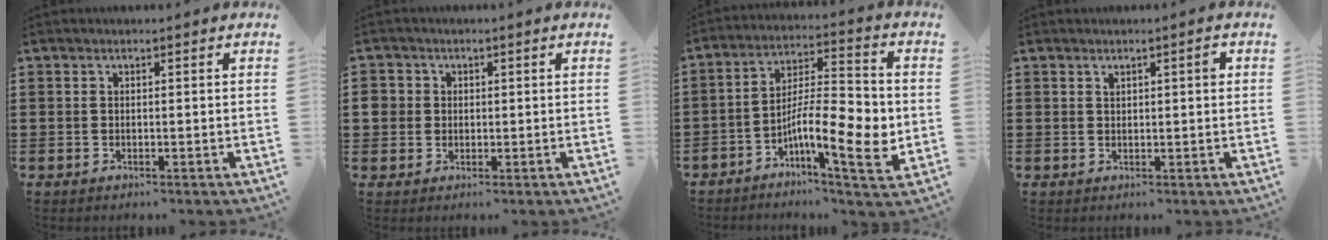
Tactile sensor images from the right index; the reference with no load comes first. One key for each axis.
{"total": 2.5, "fx": 0.3, "fy": 2.4, "fz": 0.3, "tx": -0.018, "ty": 0.010, "tz": 0.004}
{"total": 11.5, "fx": -2.9, "fy": 3.2, "fz": 10.7, "tx": -0.188, "ty": -0.008, "tz": -0.054}
{"total": 1.6, "fx": 0.6, "fy": 0.3, "fz": 1.4, "tx": -0.019, "ty": 0.001, "tz": 0.007}